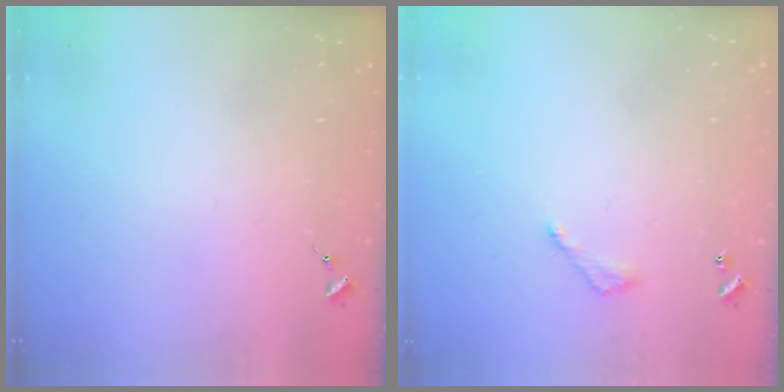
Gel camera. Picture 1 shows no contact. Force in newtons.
{"total": 6.0, "press": 6.0, "slide": 0.6}